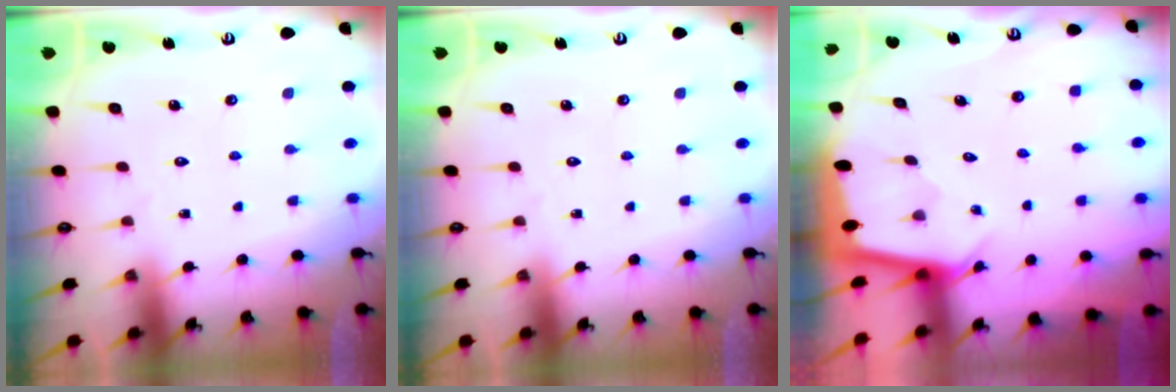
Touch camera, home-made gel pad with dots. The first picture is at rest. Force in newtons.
{"total": 0.0}
{"total": 2.0, "press": 2.0, "slide": 0.1}